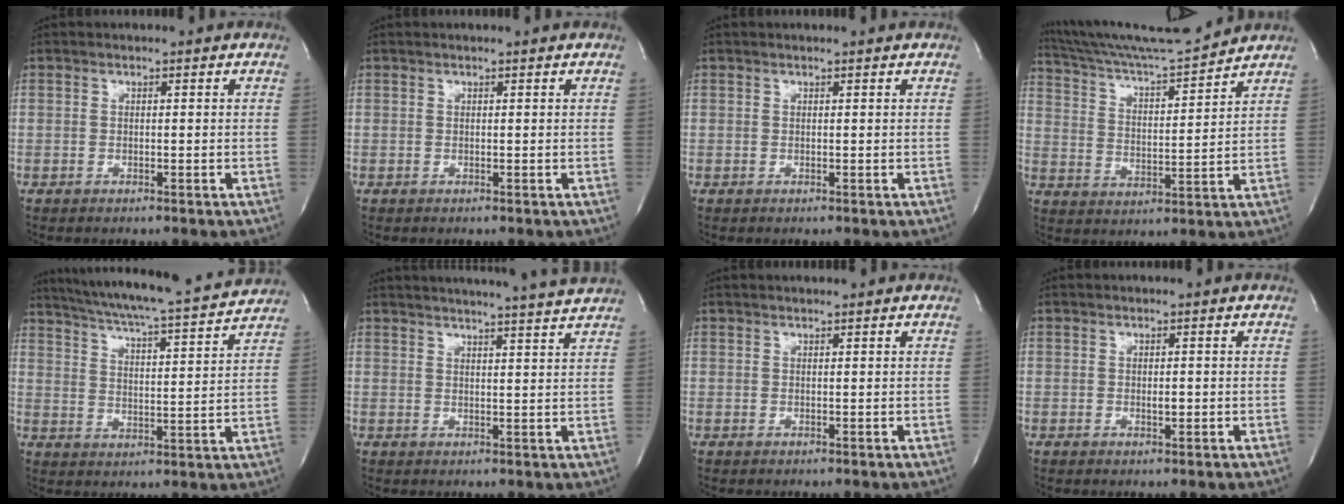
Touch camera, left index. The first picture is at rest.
{"total": 0.8, "force": [0.7, -0.1, 0.3], "torque": [-0.004, 0.003, 0.012]}
{"total": 1.0, "force": [0.9, -0.1, 0.4], "torque": [-0.007, 0.004, 0.015]}
{"total": 13.6, "force": [13.0, -0.9, 3.7], "torque": [-0.080, -0.010, 0.220]}
{"total": 19.2, "force": [17.7, 0.6, 7.5], "torque": [-0.128, -0.012, 0.250]}
{"total": 13.6, "force": [12.7, -1.4, 4.7], "torque": [-0.081, -0.026, 0.158]}
{"total": 1.4, "force": [1.3, -0.1, 0.6], "torque": [-0.009, 0.009, 0.022]}
{"total": 0.9, "force": [-0.2, 0.4, 0.8], "torque": [-0.017, -0.004, -0.003]}